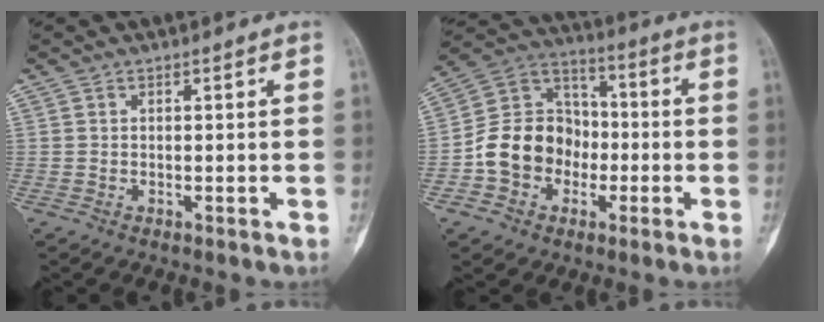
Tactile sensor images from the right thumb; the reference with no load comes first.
{"total": 14.1, "force": [-3.5, 11.8, 6.8], "torque": [-0.084, 0.050, -0.068]}